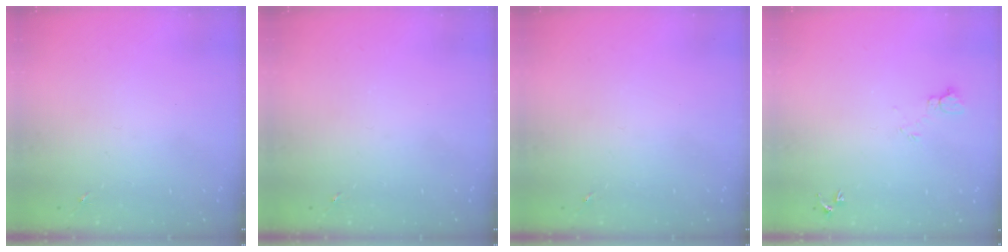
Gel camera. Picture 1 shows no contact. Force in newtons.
{"total": 0.0}
{"total": 0.0}
{"total": 4.2, "press": 4.1, "slide": 0.5}